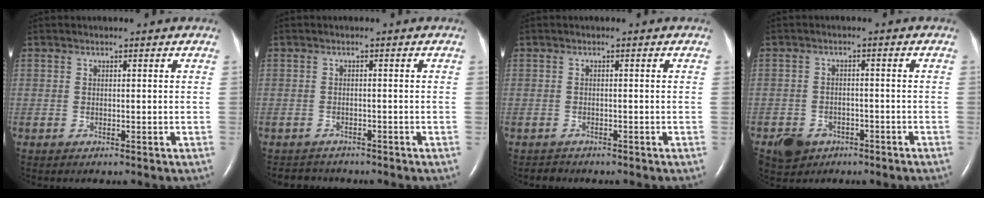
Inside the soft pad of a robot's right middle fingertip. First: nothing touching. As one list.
[{"total": 2.9, "force": [-2.7, 1.0, -0.2], "torque": [-0.001, -0.006, -0.041]}, {"total": 1.0, "force": [-0.9, 0.4, -0.3], "torque": [-0.001, -0.002, -0.016]}, {"total": 4.7, "force": [-2.8, 3.7, 1.1], "torque": [-0.022, 0.007, -0.037]}]